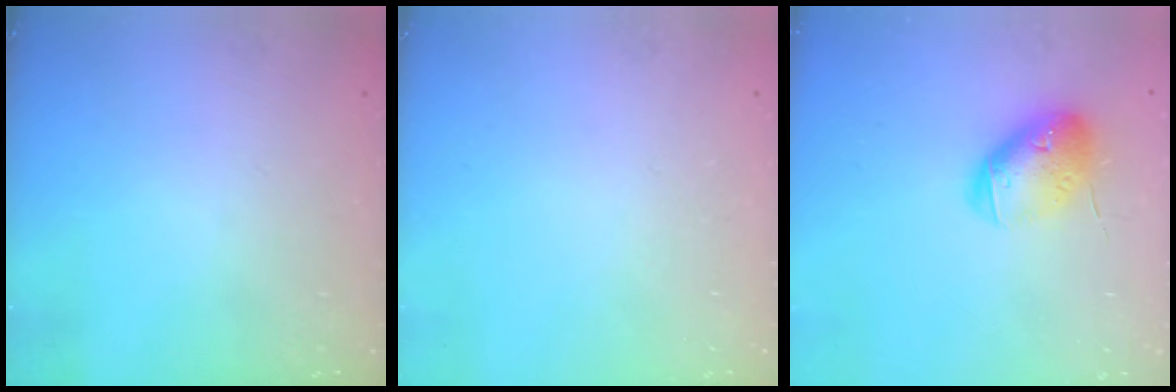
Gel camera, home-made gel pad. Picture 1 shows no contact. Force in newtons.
{"total": 0.0}
{"total": 13.6, "press": 13.4, "slide": 2.1}